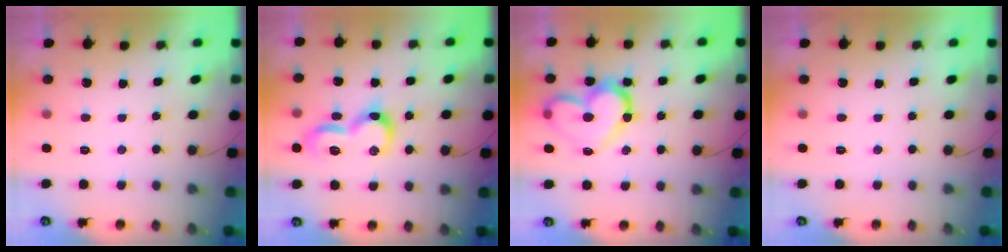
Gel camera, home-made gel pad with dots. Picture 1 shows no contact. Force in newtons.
{"total": 13.0, "press": 12.9, "slide": 1.2}
{"total": 18.4, "press": 18.4, "slide": 1.4}
{"total": 0.0}